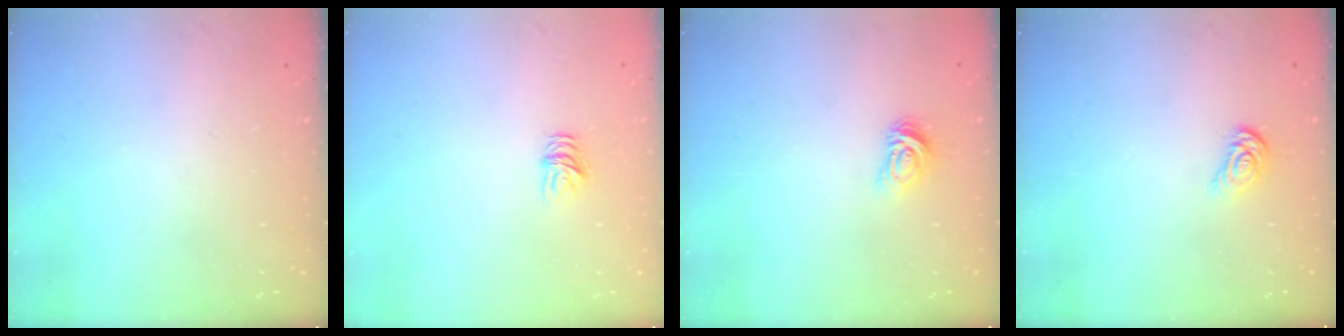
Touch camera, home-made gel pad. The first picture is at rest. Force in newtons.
{"total": 4.4, "press": 4.4, "slide": 0.3}
{"total": 5.1, "press": 5.1, "slide": 0.5}
{"total": 6.4, "press": 6.4, "slide": 0.3}